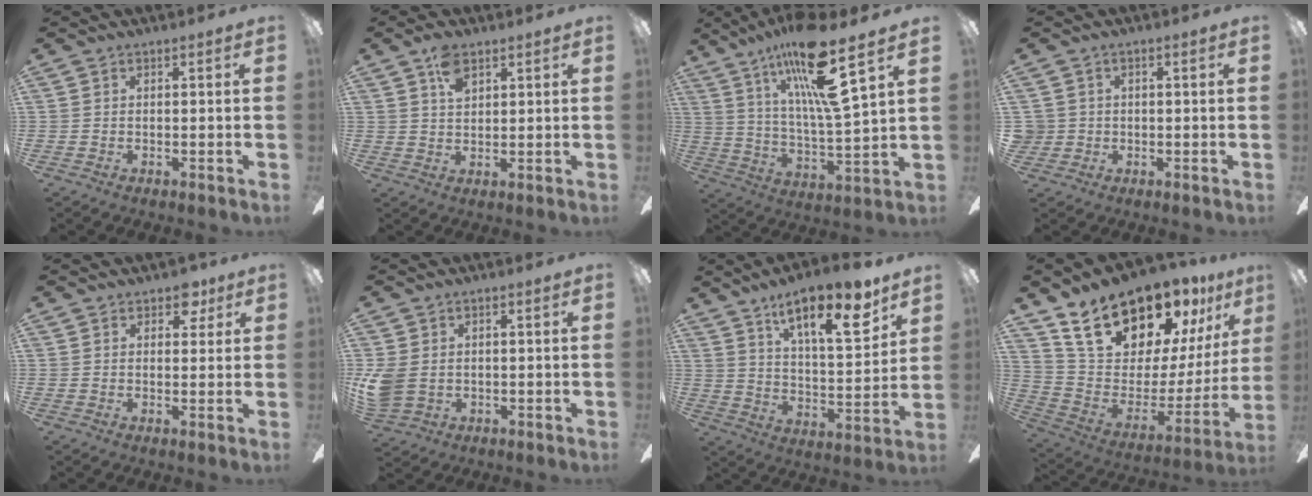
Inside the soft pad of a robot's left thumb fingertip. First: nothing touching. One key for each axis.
{"total": 5.3, "fx": 3.0, "fy": 2.8, "fz": 3.3, "tx": -0.057, "ty": -0.002, "tz": 0.052}
{"total": 19.8, "fx": 12.6, "fy": 3.2, "fz": 14.9, "tx": -0.275, "ty": -0.058, "tz": 0.193}
{"total": 2.6, "fx": 0.1, "fy": 2.6, "fz": 0.3, "tx": -0.010, "ty": 0.006, "tz": 0.003}
{"total": 4.6, "fx": 2.9, "fy": 2.8, "fz": 2.1, "tx": -0.016, "ty": -0.003, "tz": 0.047}
{"total": 6.4, "fx": 0.1, "fy": 5.0, "fz": 4.0, "tx": -0.104, "ty": 0.005, "tz": 0.004}
{"total": 18.0, "fx": 12.5, "fy": 5.7, "fz": 11.6, "tx": -0.177, "ty": -0.072, "tz": 0.202}
{"total": 23.1, "fx": 18.4, "fy": 9.7, "fz": 10.0, "tx": -0.176, "ty": -0.126, "tz": 0.338}